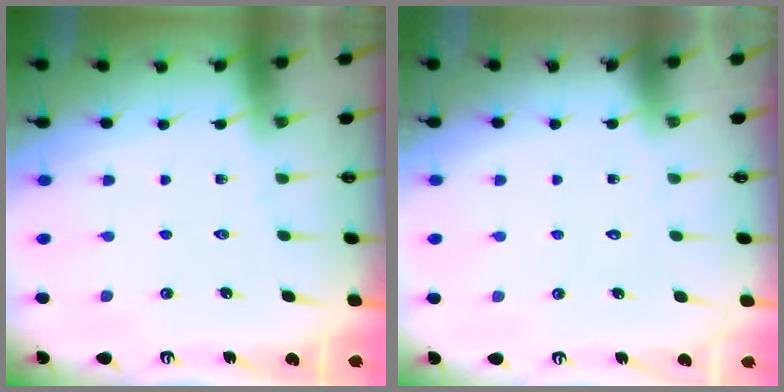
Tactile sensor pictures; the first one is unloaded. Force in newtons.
{"total": 1.7, "press": 1.7, "slide": 0.1}